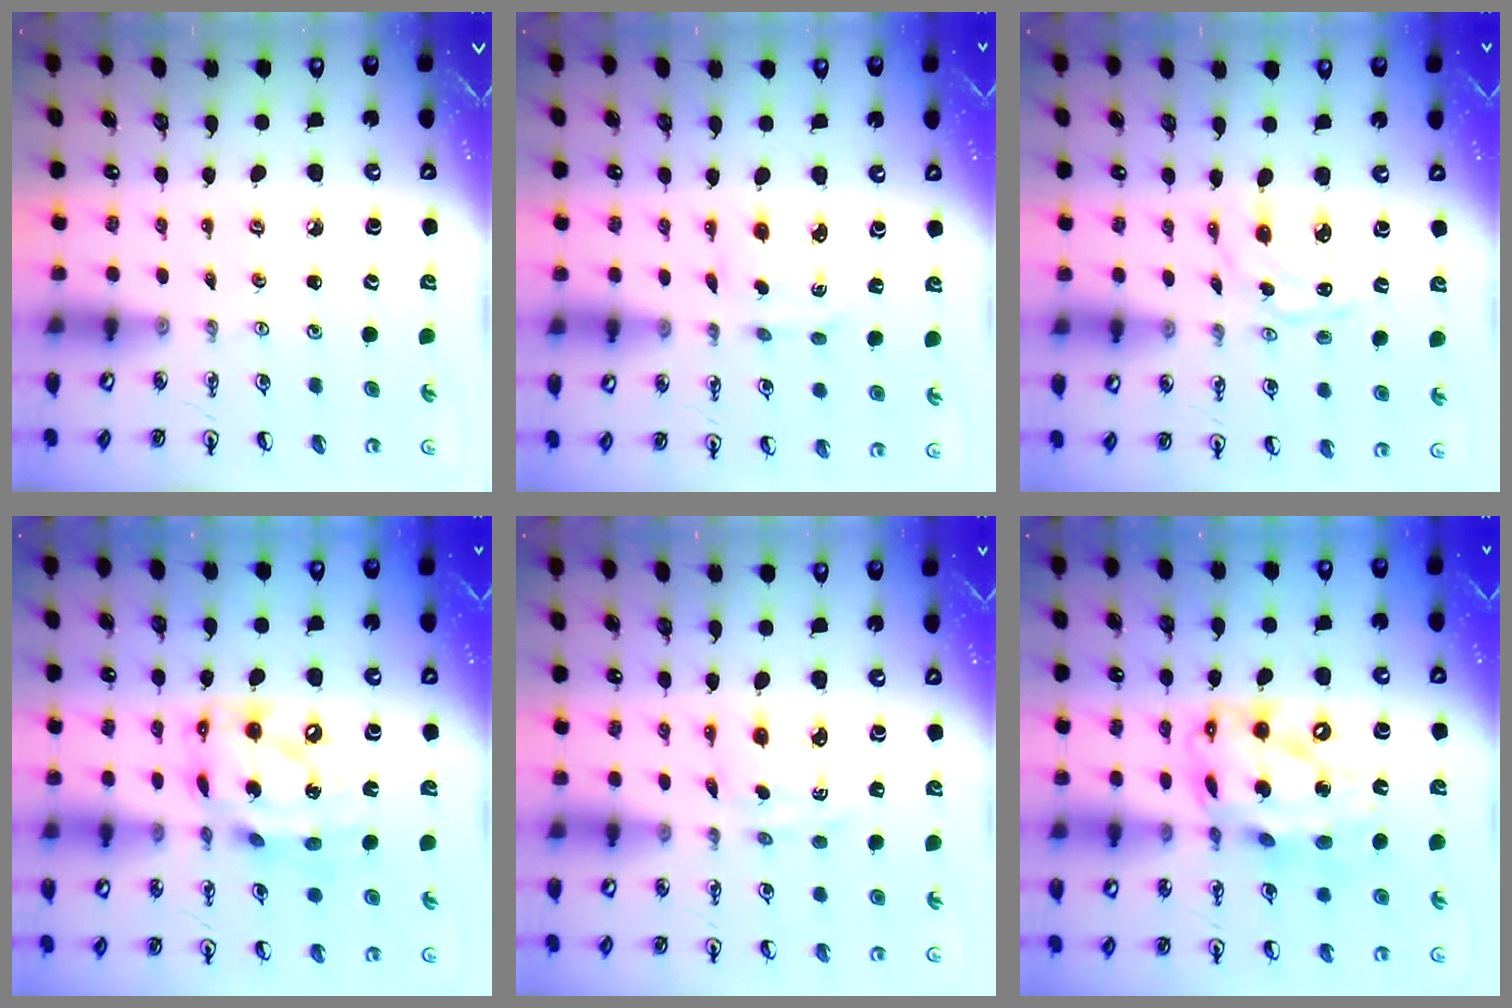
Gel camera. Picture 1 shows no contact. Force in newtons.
{"total": 2.3, "press": 2.3, "slide": 0.4}
{"total": 2.5, "press": 2.5, "slide": 0.3}
{"total": 16.6, "press": 16.5, "slide": 1.2}
{"total": 2.4, "press": 2.4, "slide": 0.3}
{"total": 18.1, "press": 18.0, "slide": 2.0}